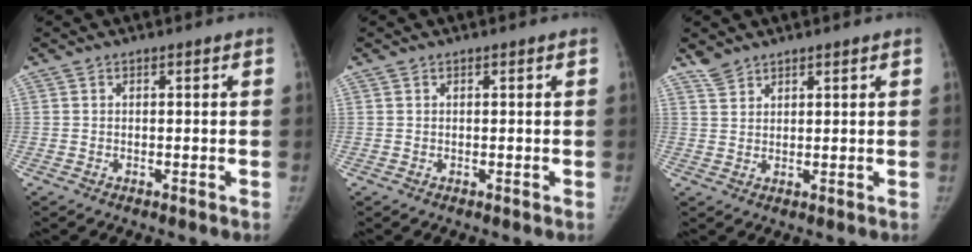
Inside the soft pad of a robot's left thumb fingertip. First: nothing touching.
{"total": 0.0}
{"total": 2.8, "force": [2.6, 1.1, 0.5], "torque": [-0.001, -0.004, 0.049]}